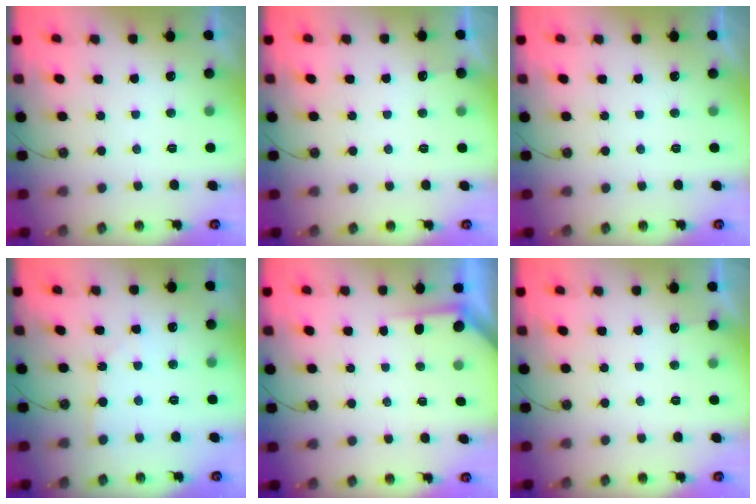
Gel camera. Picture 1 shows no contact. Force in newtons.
{"total": 2.8, "press": 2.8, "slide": 0.4}
{"total": 0.0}
{"total": 4.1, "press": 4.1, "slide": 0.5}
{"total": 1.8, "press": 1.8, "slide": 0.3}
{"total": 2.8, "press": 2.8, "slide": 0.4}